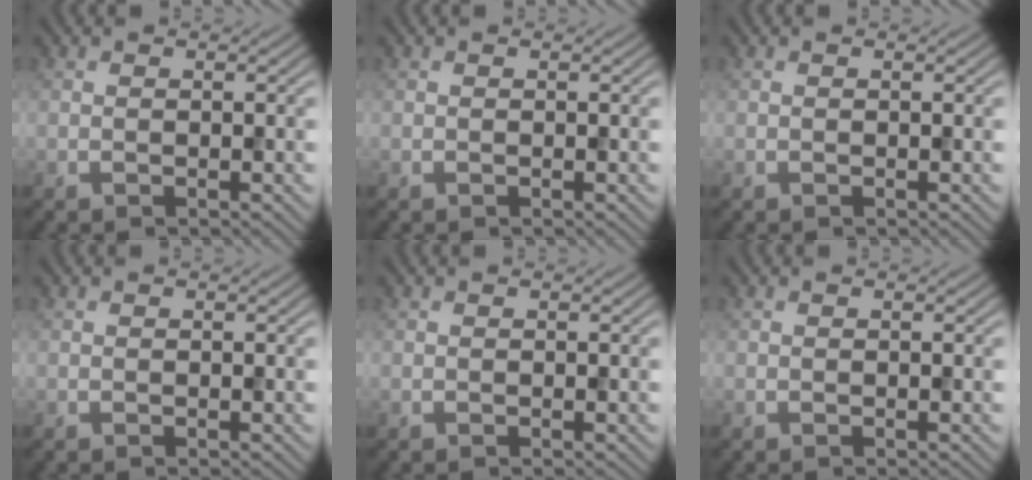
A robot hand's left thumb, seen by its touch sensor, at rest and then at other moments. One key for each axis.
{"total": 0.0}
{"total": 0.0}
{"total": 0.0}
{"total": 0.0}
{"total": 0.0}